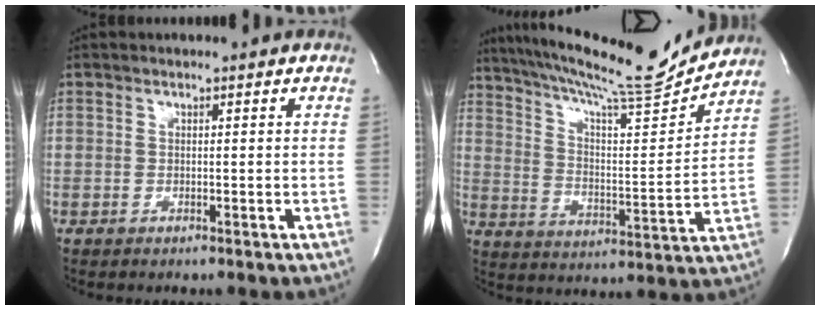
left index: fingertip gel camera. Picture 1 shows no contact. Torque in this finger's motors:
{"motor_torque": [1.07, -1.07, 0.14, 0.12]}